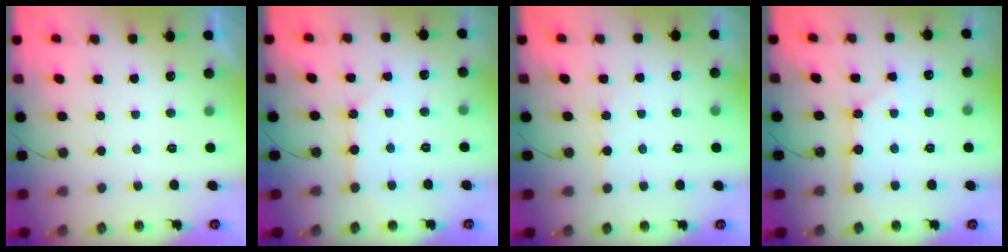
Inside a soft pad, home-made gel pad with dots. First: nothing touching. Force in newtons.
{"total": 5.9, "press": 5.9, "slide": 0.4}
{"total": 2.0, "press": 2.0, "slide": 0.3}
{"total": 2.6, "press": 2.6, "slide": 0.3}